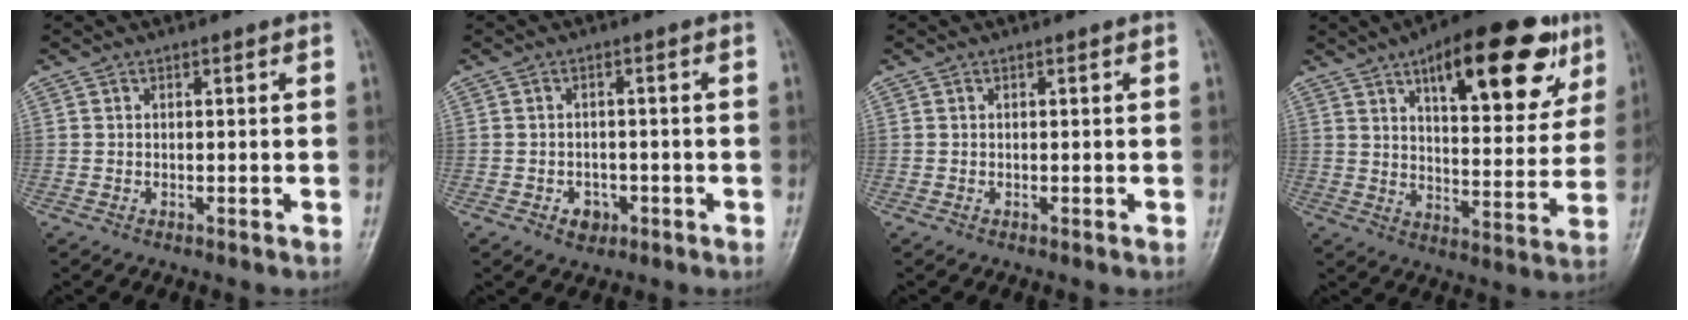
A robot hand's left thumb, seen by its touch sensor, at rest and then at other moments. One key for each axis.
{"total": 3.1, "fx": -1.6, "fy": 2.5, "fz": 1.1, "tx": -0.003, "ty": 0.010, "tz": -0.022}
{"total": 0.0}
{"total": 22.4, "fx": 11.4, "fy": 8.9, "fz": 17.1, "tx": -0.203, "ty": -0.027, "tz": 0.165}